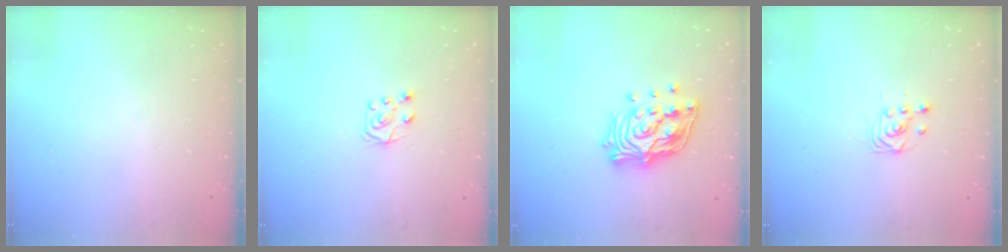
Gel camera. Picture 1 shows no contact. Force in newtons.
{"total": 6.1, "press": 6.1, "slide": 0.5}
{"total": 16.8, "press": 16.6, "slide": 2.6}
{"total": 3.8, "press": 3.8, "slide": 0.3}